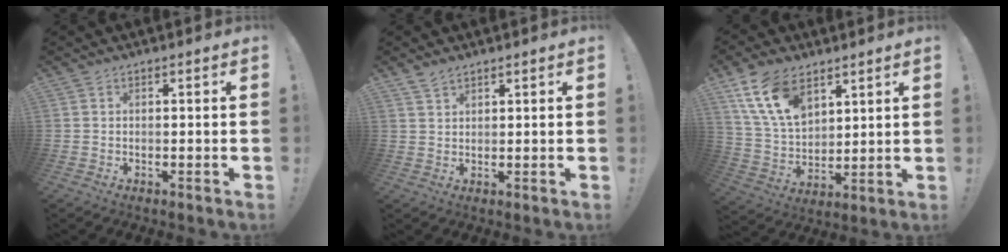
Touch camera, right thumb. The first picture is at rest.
{"total": 2.7, "force": [2.3, 1.0, 1.0], "torque": [-0.017, -0.014, 0.042]}
{"total": 15.7, "force": [8.7, 9.2, 9.3], "torque": [-0.196, -0.031, 0.167]}